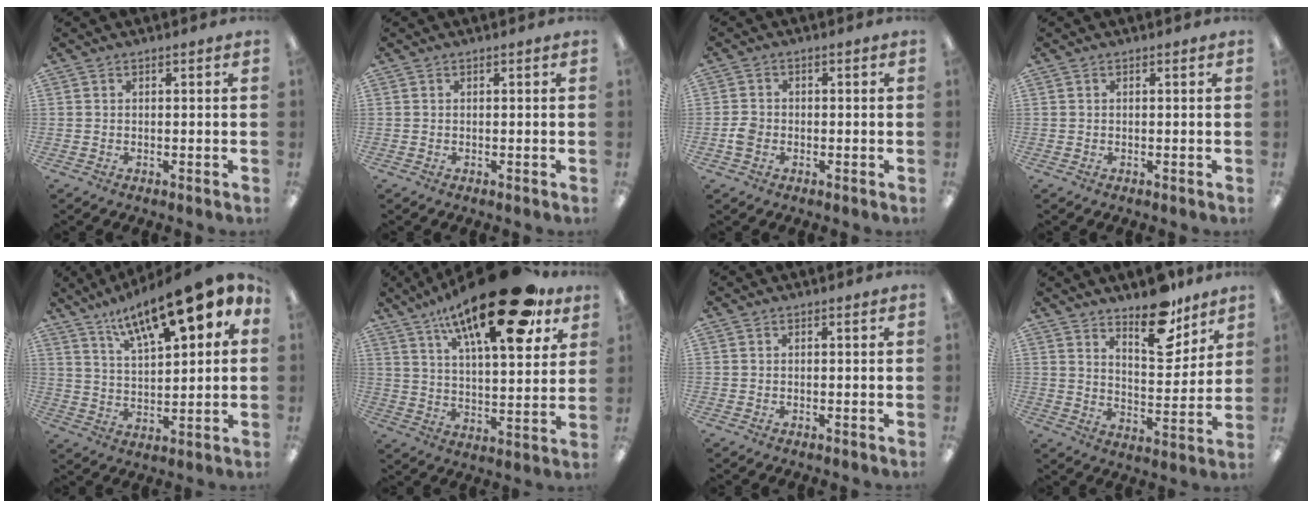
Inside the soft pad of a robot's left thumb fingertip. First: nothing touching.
{"total": 0.0}
{"total": 3.0, "force": [-1.0, 2.3, 1.5], "torque": [-0.026, 0.007, -0.019]}
{"total": 0.0}
{"total": 16.9, "force": [12.0, 5.0, 10.6], "torque": [-0.170, -0.074, 0.199]}
{"total": 25.3, "force": [15.9, 8.6, 17.7], "torque": [-0.276, -0.081, 0.255]}
{"total": 0.0}
{"total": 13.8, "force": [10.6, 5.5, 6.9], "torque": [-0.086, -0.071, 0.185]}